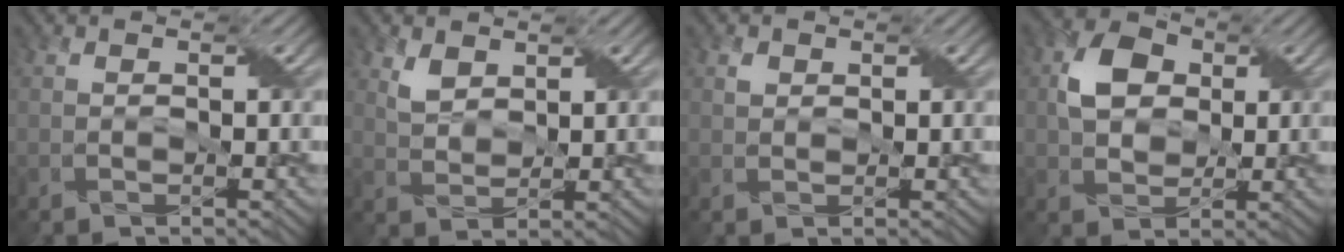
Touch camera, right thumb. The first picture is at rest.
{"total": 2.9, "force": [1.8, 1.7, 1.5], "torque": [-0.039, -0.004, 0.040]}
{"total": 1.0, "force": [0.5, 0.8, 0.2], "torque": [-0.008, 0.000, 0.009]}
{"total": 6.2, "force": [1.2, 4.8, 3.7], "torque": [-0.081, 0.011, 0.019]}